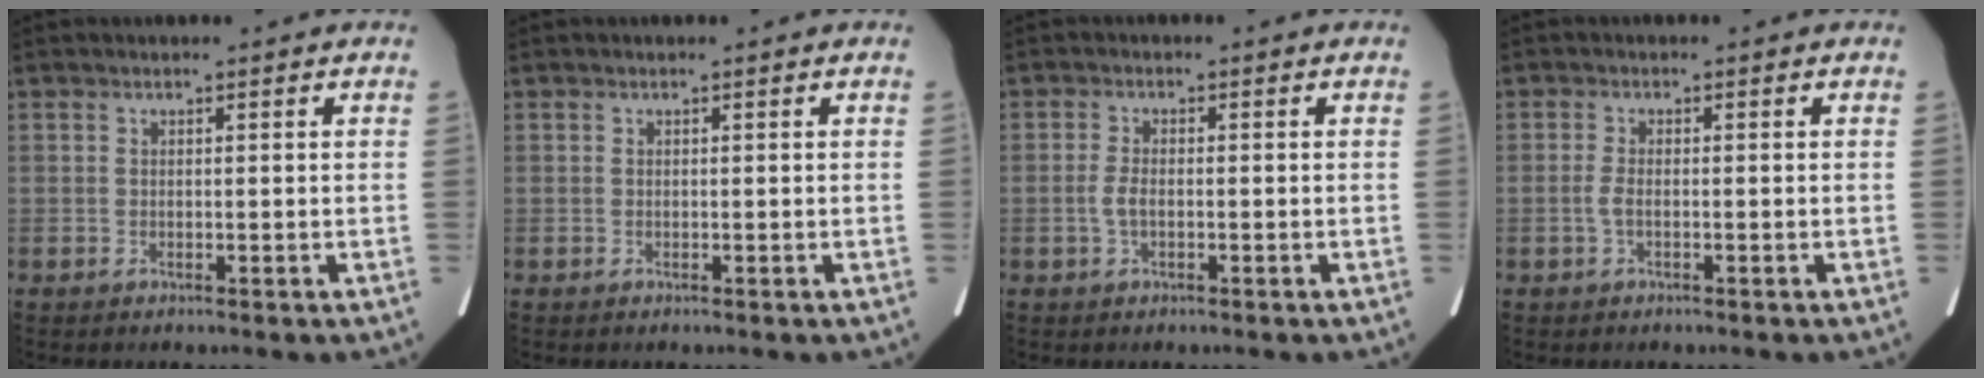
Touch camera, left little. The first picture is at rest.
{"total": 0.0}
{"total": 2.1, "force": [-0.6, 0.9, 1.8], "torque": [-0.045, 0.000, -0.012]}
{"total": 1.4, "force": [-0.5, 0.4, 1.3], "torque": [-0.033, -0.001, -0.012]}